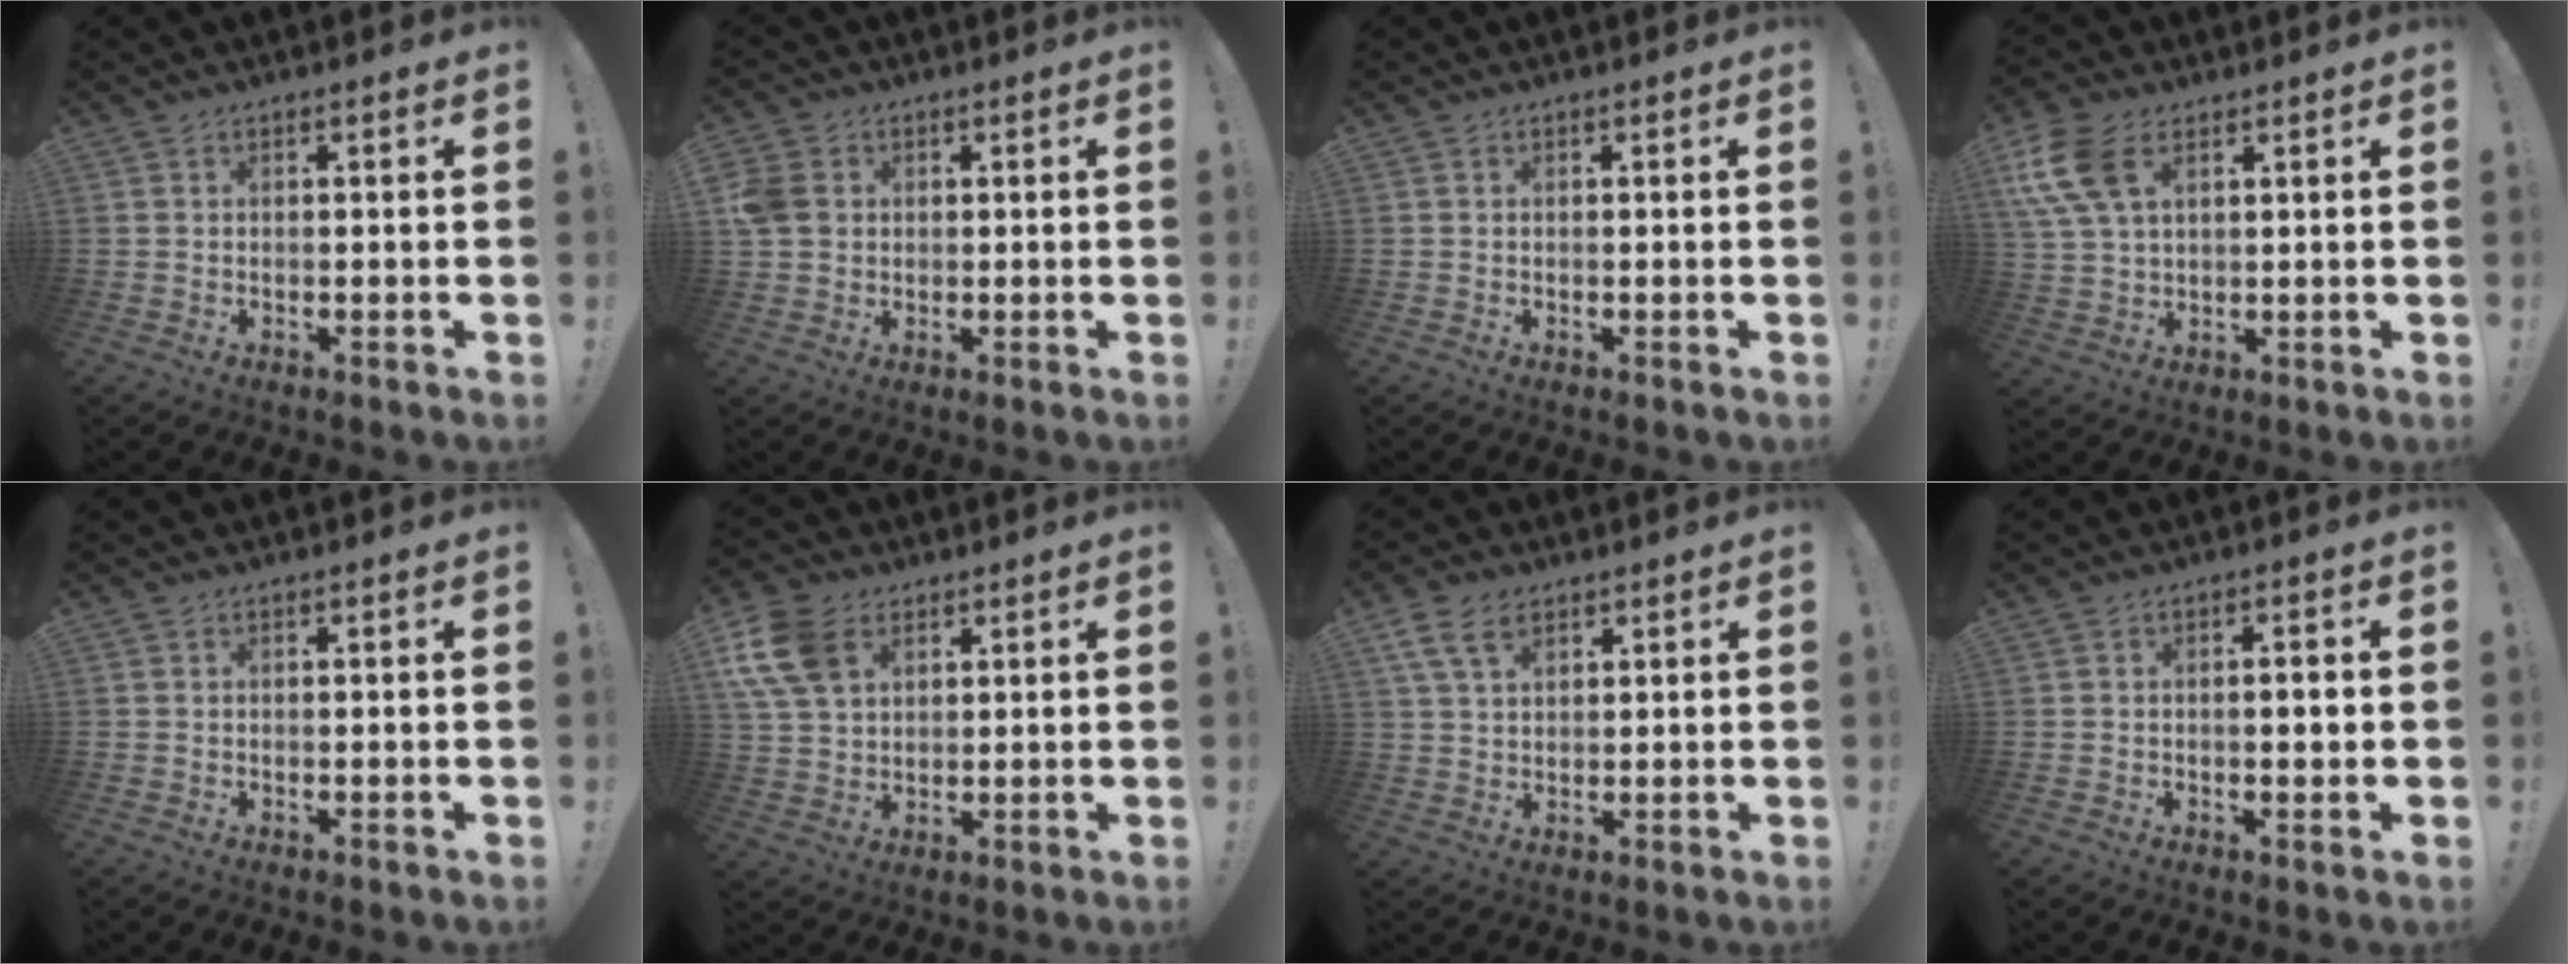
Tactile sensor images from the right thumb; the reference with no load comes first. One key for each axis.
{"total": 6.8, "fx": 1.0, "fy": 5.8, "fz": 3.3, "tx": -0.069, "ty": 0.011, "tz": 0.024}
{"total": 0.0}
{"total": 11.8, "fx": 4.8, "fy": 6.9, "fz": 8.2, "tx": -0.181, "ty": -0.007, "tz": 0.094}
{"total": 0.0}
{"total": 13.1, "fx": 5.5, "fy": 9.1, "fz": 7.6, "tx": -0.154, "ty": -0.011, "tz": 0.110}
{"total": 7.8, "fx": 4.4, "fy": 4.6, "fz": 4.5, "tx": -0.086, "ty": -0.005, "tz": 0.088}
{"total": 2.3, "fx": -0.2, "fy": 0.6, "fz": 2.2, "tx": -0.027, "ty": -0.001, "tz": -0.010}